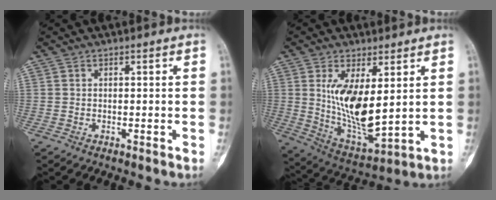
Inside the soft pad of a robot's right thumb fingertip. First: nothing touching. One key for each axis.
{"total": 13.8, "fx": 2.9, "fy": 5.7, "fz": 12.3, "tx": -0.212, "ty": -0.032, "tz": 0.074}